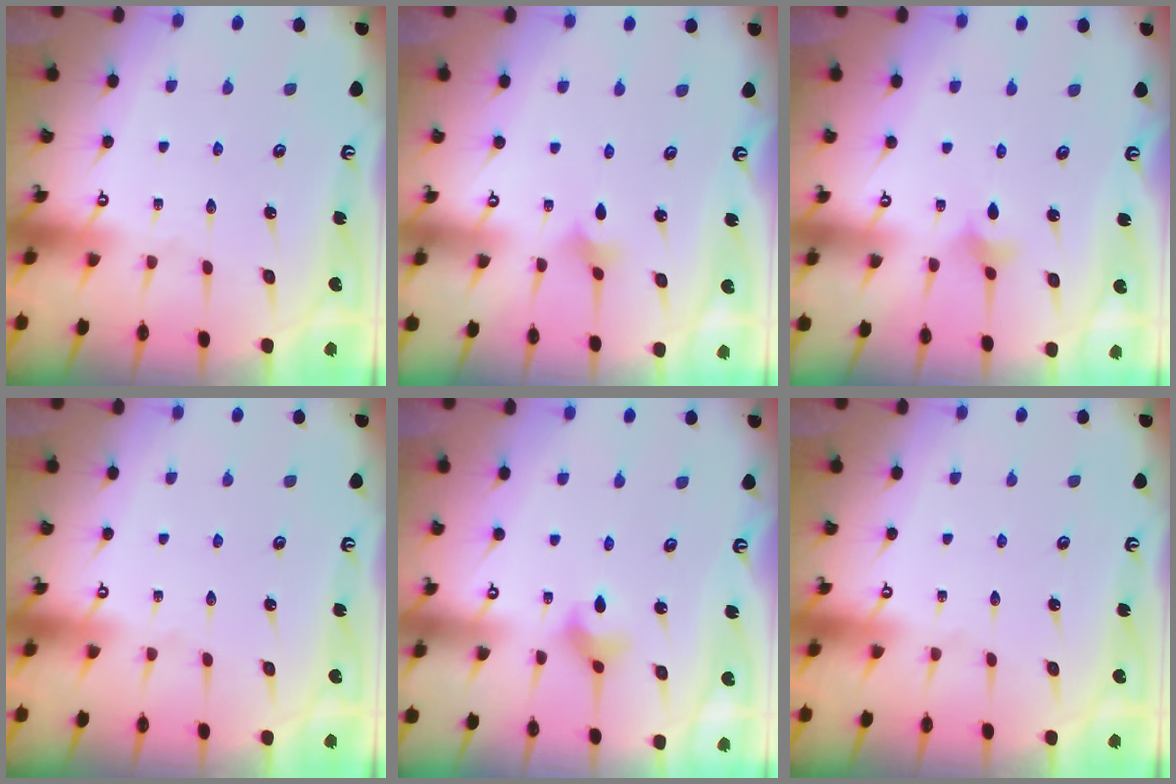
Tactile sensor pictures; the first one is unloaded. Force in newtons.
{"total": 2.0, "press": 2.0, "slide": 0.4}
{"total": 3.9, "press": 3.8, "slide": 0.8}
{"total": 0.0}
{"total": 5.2, "press": 5.1, "slide": 0.7}
{"total": 0.0}